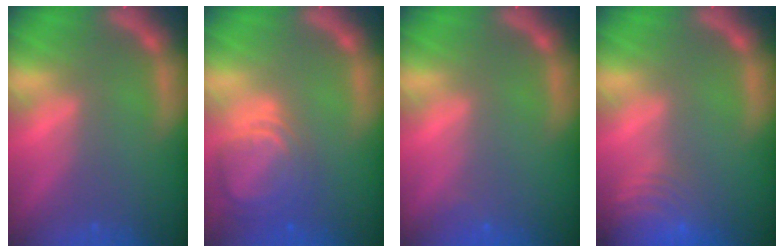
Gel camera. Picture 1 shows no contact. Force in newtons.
{"total": 6.5}
{"total": 0.9}
{"total": 9.5}